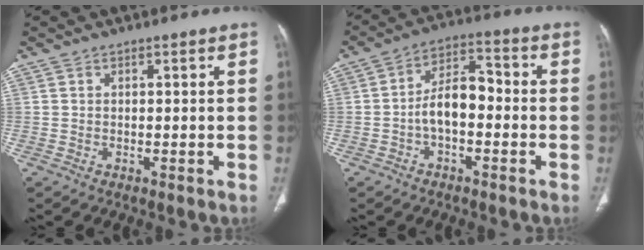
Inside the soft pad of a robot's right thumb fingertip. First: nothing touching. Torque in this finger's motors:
{"motor_torque": [1.47, 1.41, 1.27, -0.34, 0.15]}